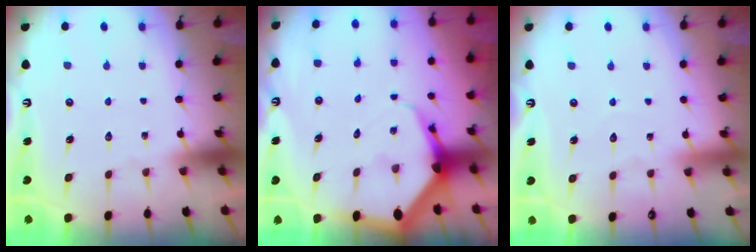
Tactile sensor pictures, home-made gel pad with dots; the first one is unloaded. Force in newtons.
{"total": 7.4, "press": 7.4, "slide": 0.8}
{"total": 3.0, "press": 2.9, "slide": 0.3}